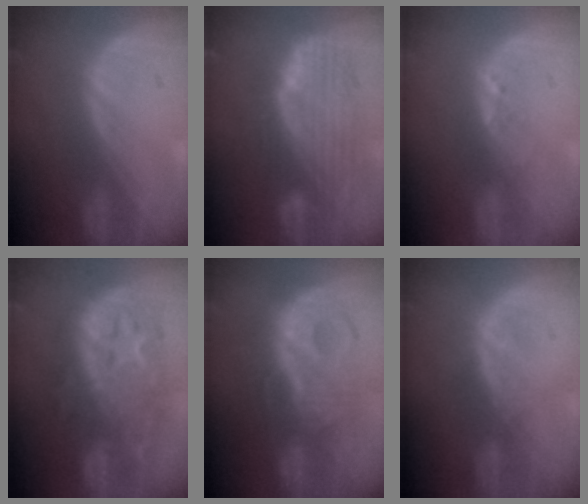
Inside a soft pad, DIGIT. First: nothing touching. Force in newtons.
{"total": 9.8, "press": 8.6, "slide": 4.8}
{"total": 1.6, "press": 1.5, "slide": 0.3}
{"total": 12.6, "press": 12.6, "slide": 1.1}
{"total": 10.3, "press": 10.3, "slide": 0.2}
{"total": 1.9, "press": 1.9, "slide": 0.3}